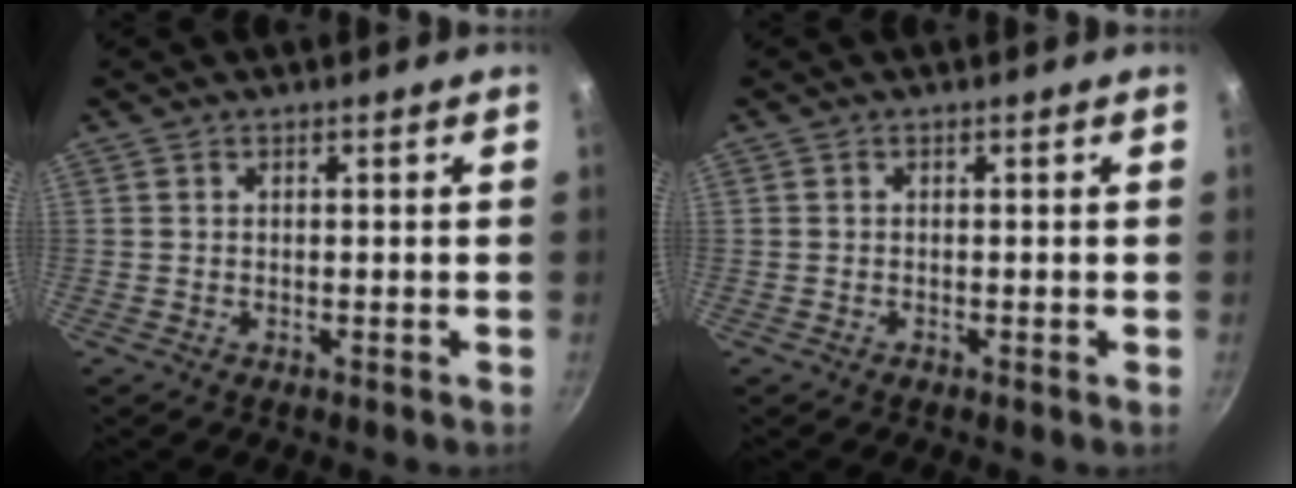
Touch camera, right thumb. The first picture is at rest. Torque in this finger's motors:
{"motor_torque": [0.02, -0.07, 0.17, 0.00, 0.00]}